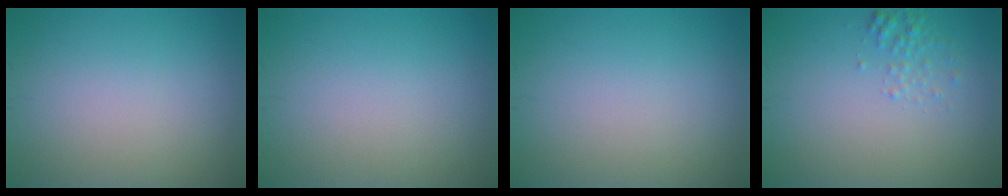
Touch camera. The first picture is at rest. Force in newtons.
{"total": 0.0}
{"total": 0.0}
{"total": 1.3, "press": 1.3, "slide": 0.1}